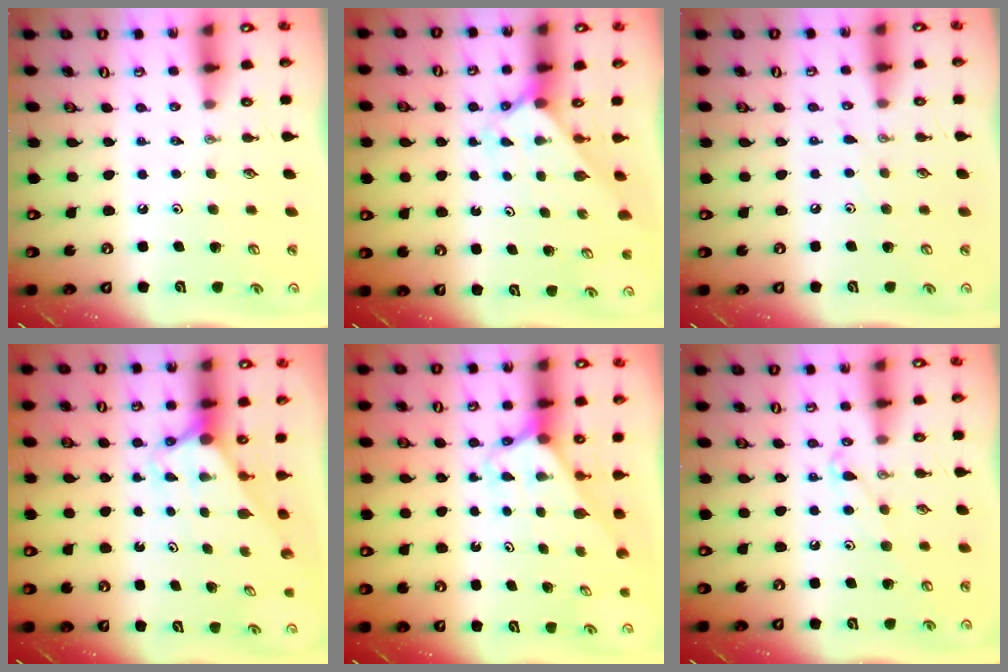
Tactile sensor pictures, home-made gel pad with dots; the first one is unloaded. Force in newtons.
{"total": 1.9, "press": 1.9, "slide": 0.2}
{"total": 4.9, "press": 4.8, "slide": 0.5}
{"total": 2.8, "press": 2.8, "slide": 0.0}
{"total": 2.6, "press": 2.6, "slide": 0.2}
{"total": 4.6, "press": 4.5, "slide": 0.7}